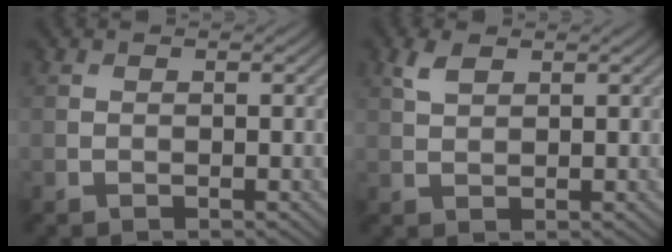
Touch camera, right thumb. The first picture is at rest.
{"total": 2.4, "force": [1.4, 1.0, 1.6], "torque": [-0.041, 0.005, 0.029]}